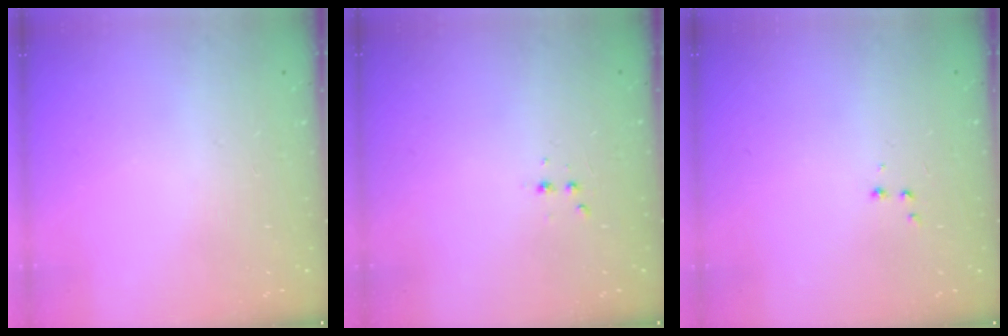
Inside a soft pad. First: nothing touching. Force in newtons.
{"total": 2.9, "press": 2.7, "slide": 1.0}
{"total": 2.6, "press": 2.5, "slide": 0.6}